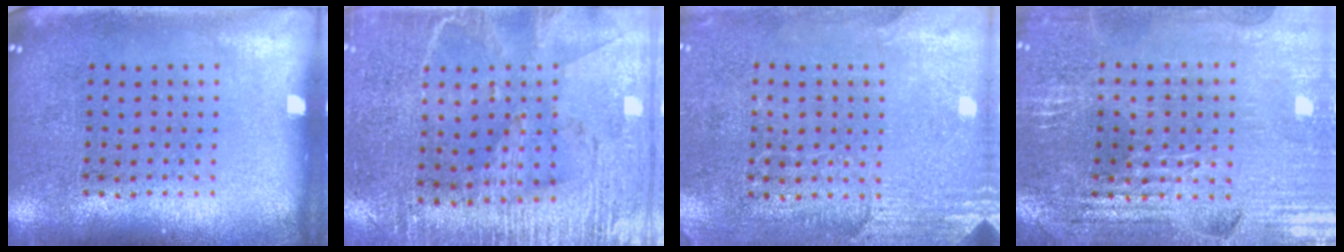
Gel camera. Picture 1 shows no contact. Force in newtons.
{"total": 3.4, "press": 2.9, "slide": 1.6}
{"total": 2.7, "press": 2.4, "slide": 1.1}
{"total": 2.8, "press": 2.8, "slide": 0.5}